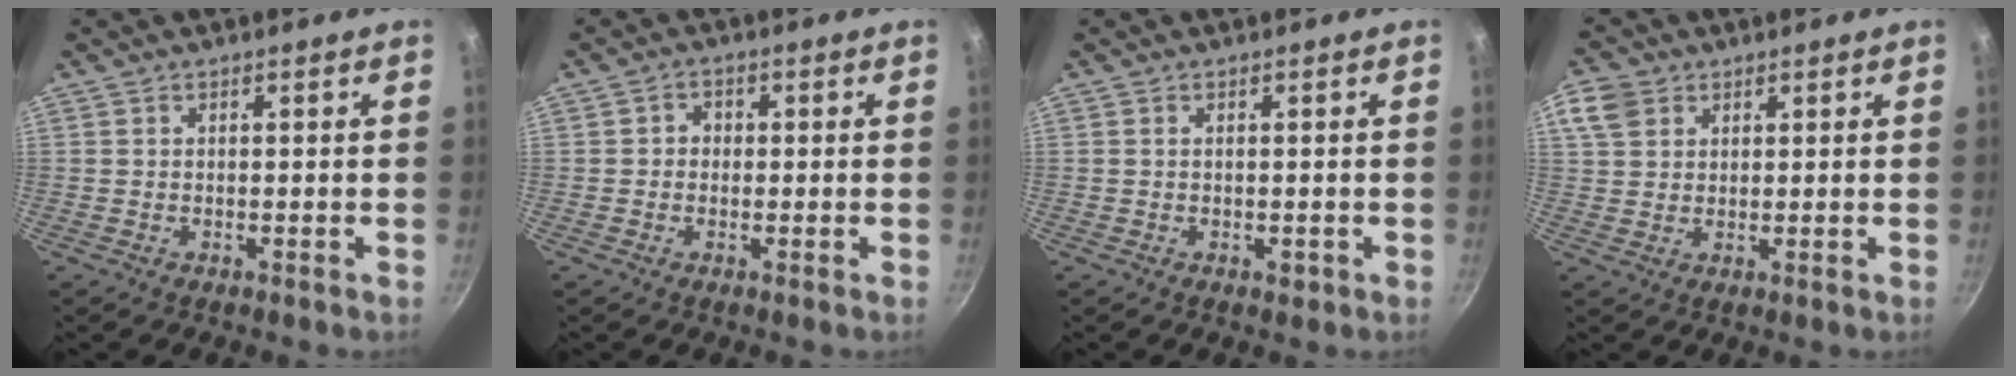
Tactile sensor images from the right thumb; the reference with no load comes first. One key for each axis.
{"total": 2.2, "fx": -0.2, "fy": 2.0, "fz": 0.9, "tx": -0.003, "ty": 0.005, "tz": -0.007}
{"total": 1.1, "fx": -0.3, "fy": 0.6, "fz": 0.8, "tx": -0.011, "ty": -0.002, "tz": -0.003}
{"total": 6.2, "fx": 2.7, "fy": 4.8, "fz": 2.7, "tx": -0.036, "ty": -0.001, "tz": 0.047}